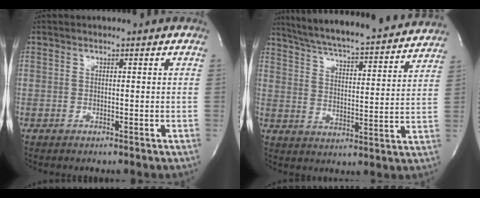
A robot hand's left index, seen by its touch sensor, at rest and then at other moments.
{"total": 24.4, "force": [22.4, 2.5, 9.3], "torque": [-0.155, -0.023, 0.300]}